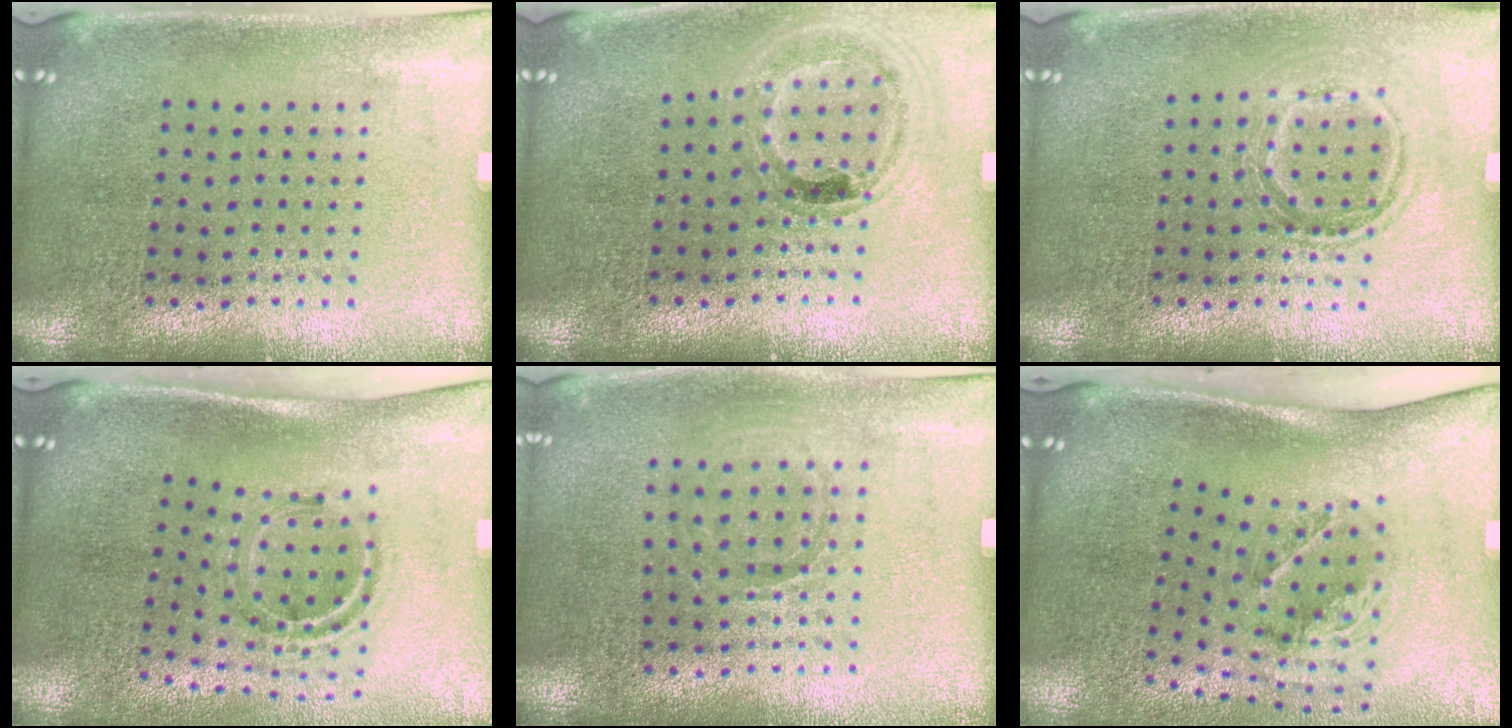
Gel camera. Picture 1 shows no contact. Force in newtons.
{"total": 1.0, "press": 1.0, "slide": 0.0}
{"total": 1.1, "press": 1.0, "slide": 0.6}
{"total": 1.1, "press": 1.0, "slide": 0.5}
{"total": 0.9, "press": 0.9, "slide": 0.1}
{"total": 2.1, "press": 1.3, "slide": 1.6}